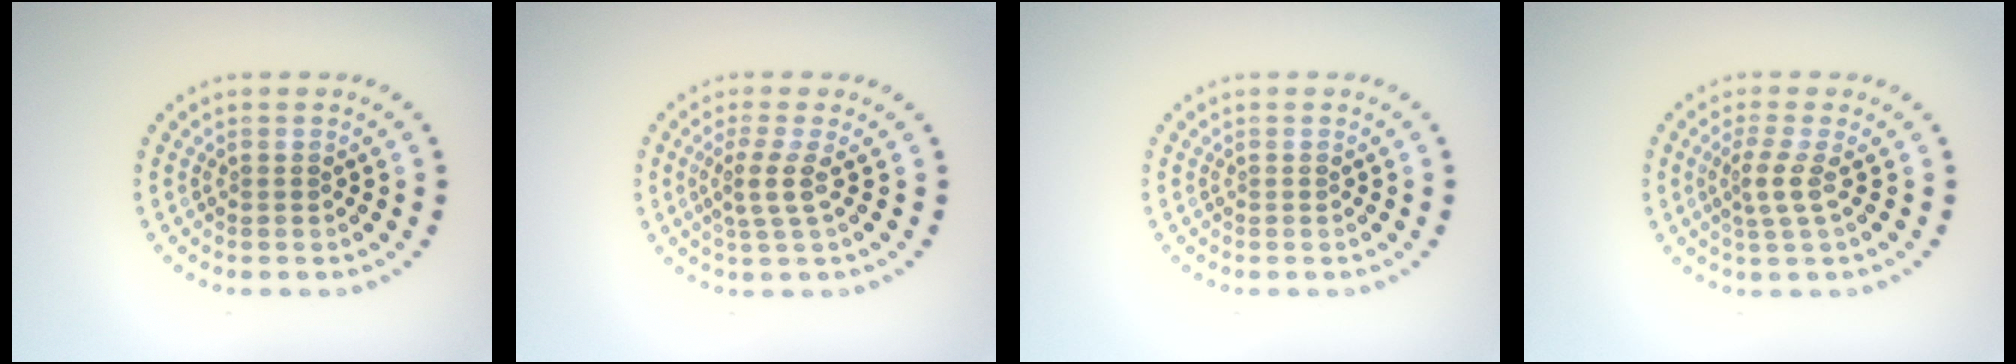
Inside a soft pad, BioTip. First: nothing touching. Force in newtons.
{"total": 2.2, "press": 1.5, "slide": 1.5}
{"total": 0.0}
{"total": 2.2, "press": 1.6, "slide": 1.5}